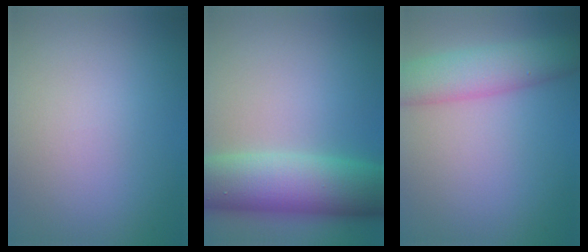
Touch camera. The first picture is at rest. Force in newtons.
{"total": 9.8, "press": 9.8, "slide": 0.3}
{"total": 5.7, "press": 5.7, "slide": 0.2}